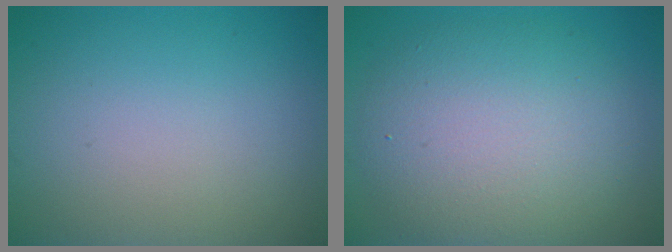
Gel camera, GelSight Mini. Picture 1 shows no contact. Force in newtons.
{"total": 7.8, "press": 7.8, "slide": 0.2}